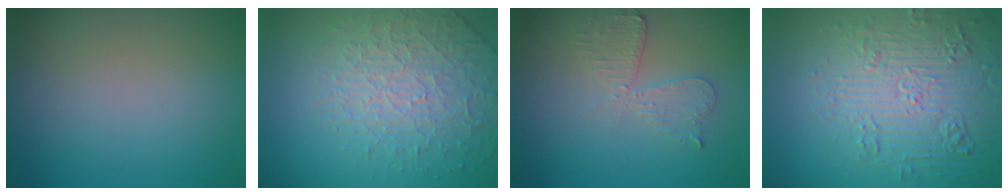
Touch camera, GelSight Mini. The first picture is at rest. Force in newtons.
{"total": 4.0, "press": 4.0, "slide": 0.4}
{"total": 2.7, "press": 2.4, "slide": 1.1}
{"total": 7.8, "press": 7.6, "slide": 1.9}